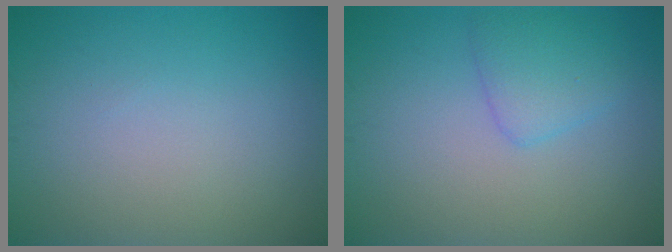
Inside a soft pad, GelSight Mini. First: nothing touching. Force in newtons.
{"total": 2.5, "press": 2.4, "slide": 0.2}